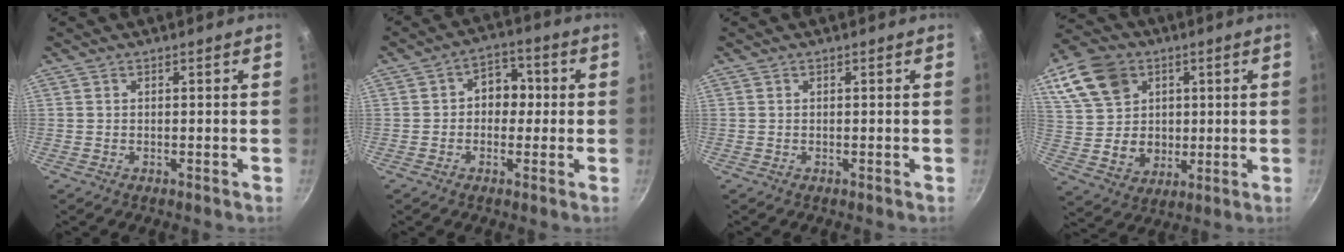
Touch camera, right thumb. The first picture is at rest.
{"total": 6.7, "force": [0.2, 5.3, 4.0], "torque": [-0.007, 0.014, -0.007]}
{"total": 0.0}
{"total": 17.0, "force": [6.3, 13.5, 8.3], "torque": [-0.134, -0.004, 0.129]}